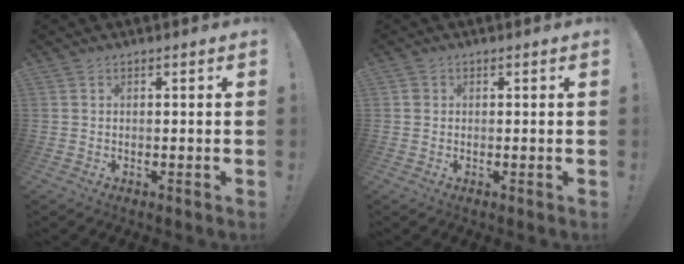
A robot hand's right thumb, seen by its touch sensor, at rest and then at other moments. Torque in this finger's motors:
{"motor_torque": [0.03, 0.18, 0.07, -0.17, -0.03]}